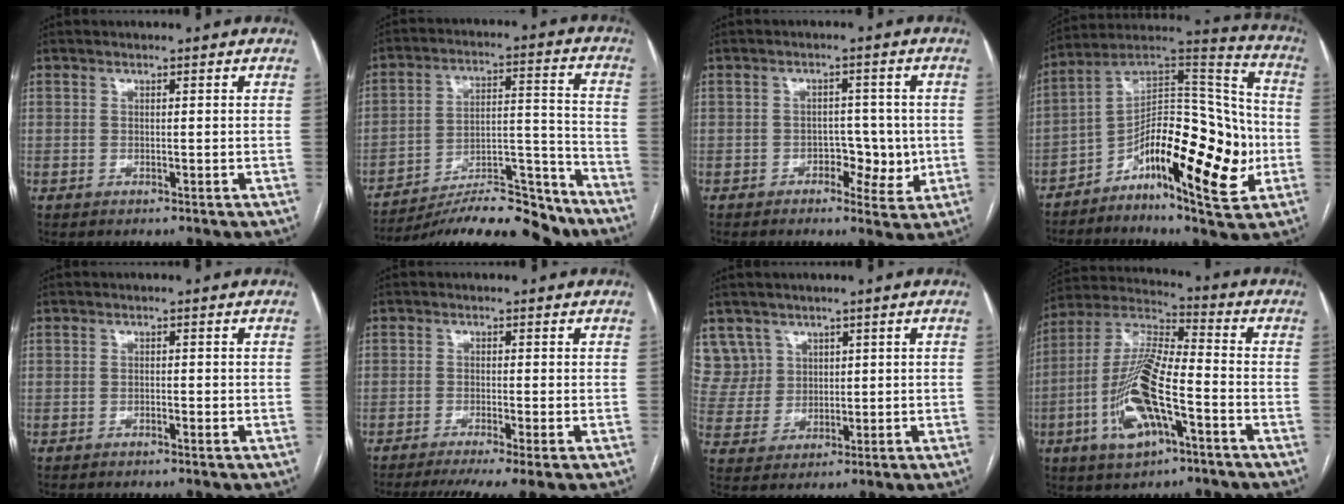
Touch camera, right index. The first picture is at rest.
{"total": 19.5, "force": [-17.4, 3.6, 8.1], "torque": [-0.107, 0.028, -0.272]}
{"total": 4.9, "force": [-1.2, 3.0, 3.7], "torque": [-0.039, 0.008, -0.016]}
{"total": 19.9, "force": [-6.1, 6.0, 18.0], "torque": [-0.291, 0.030, -0.094]}
{"total": 0.8, "force": [-0.4, 0.2, 0.6], "torque": [-0.010, 0.002, -0.005]}
{"total": 7.1, "force": [-5.3, -0.2, 4.7], "torque": [-0.065, -0.011, -0.082]}
{"total": 6.7, "force": [3.9, 5.5, -0.1], "torque": [0.000, 0.016, 0.090]}
{"total": 15.5, "force": [-5.4, 4.3, 13.9], "torque": [-0.292, 0.001, -0.097]}